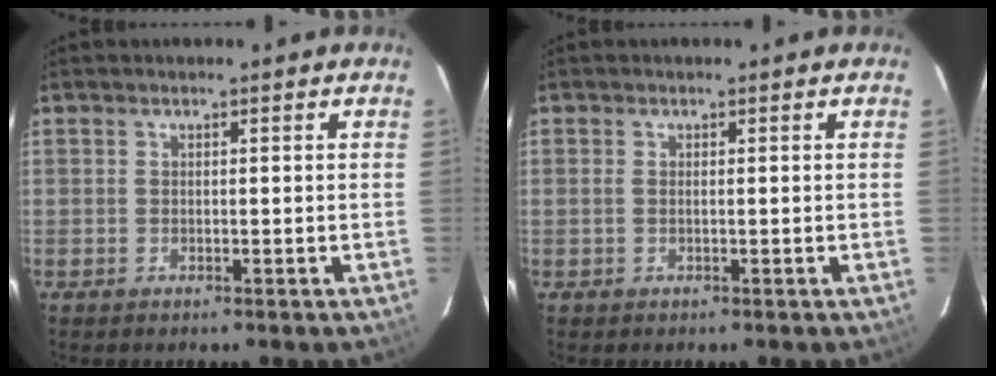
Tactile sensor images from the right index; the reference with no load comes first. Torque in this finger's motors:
{"motor_torque": [-0.37, 0.14, -0.02, 0.00]}